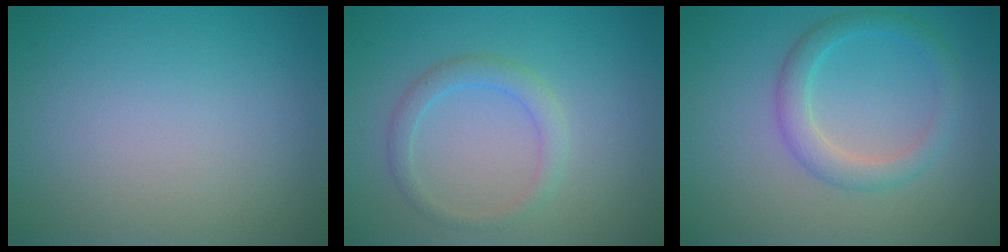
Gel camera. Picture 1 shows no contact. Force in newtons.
{"total": 2.0, "press": 2.0, "slide": 0.1}
{"total": 2.8, "press": 2.8, "slide": 0.1}